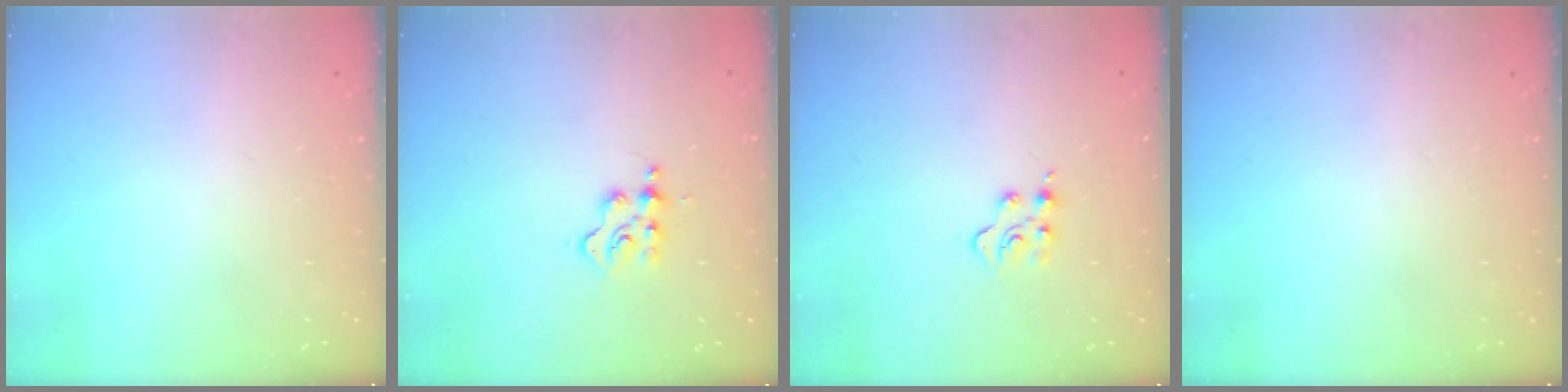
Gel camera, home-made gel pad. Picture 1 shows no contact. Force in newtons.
{"total": 3.8, "press": 3.8, "slide": 0.4}
{"total": 4.2, "press": 4.2, "slide": 0.4}
{"total": 0.0}